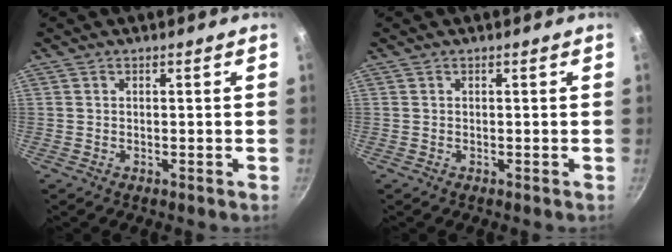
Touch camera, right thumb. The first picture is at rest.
{"total": 0.0}